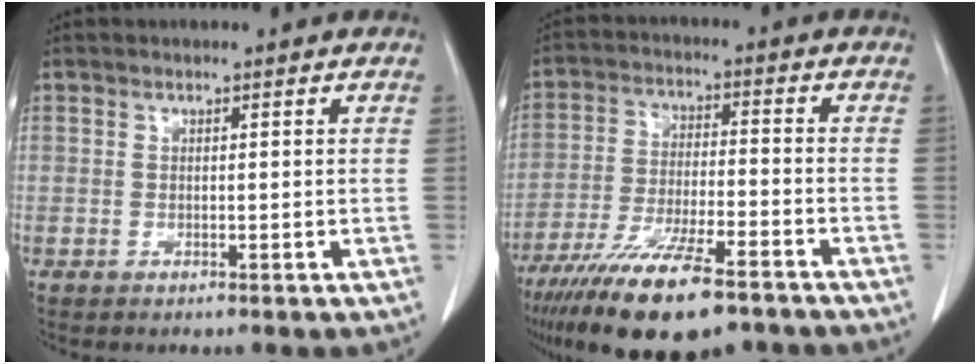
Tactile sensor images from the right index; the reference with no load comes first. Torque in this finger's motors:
{"motor_torque": [1.06, -1.08, 1.05, 0.21]}